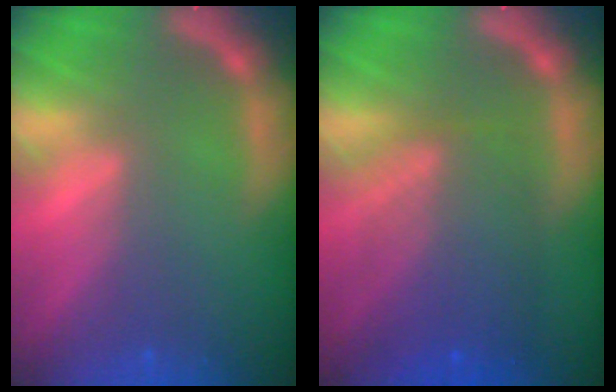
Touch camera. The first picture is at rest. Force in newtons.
{"total": 7.1}